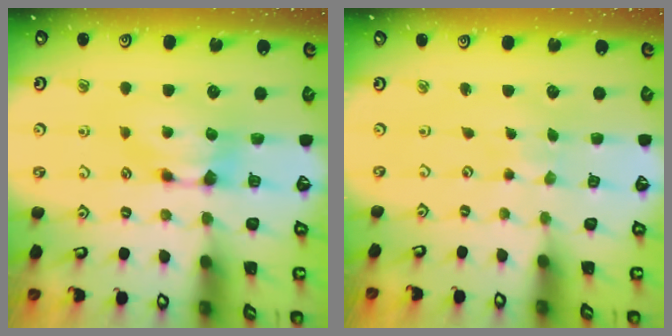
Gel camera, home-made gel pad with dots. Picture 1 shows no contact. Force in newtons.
{"total": 5.1, "press": 5.1, "slide": 0.2}